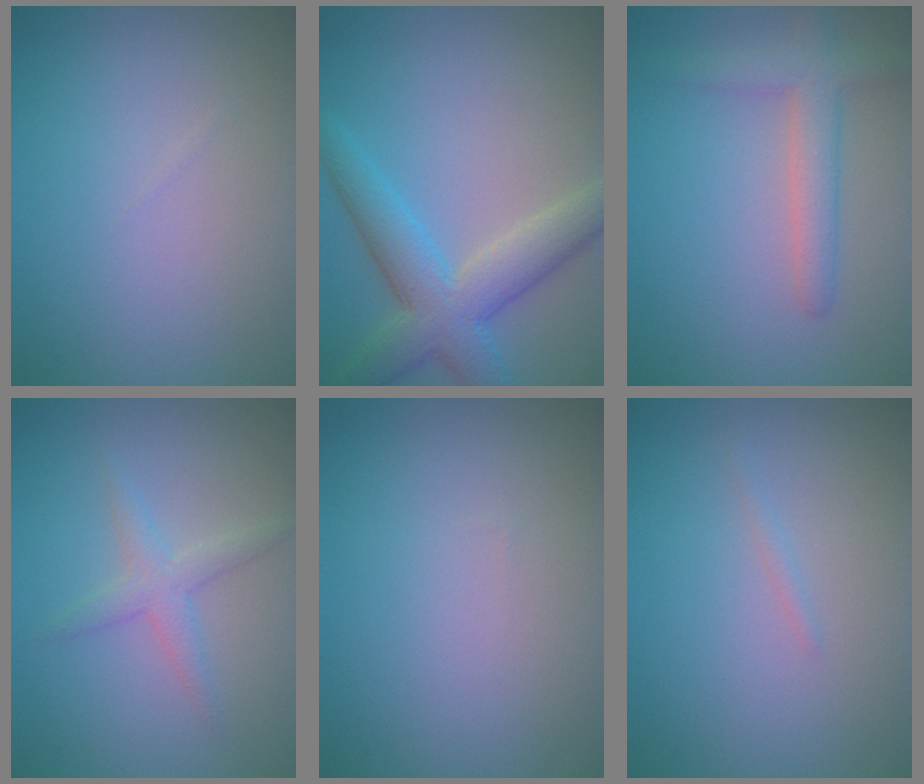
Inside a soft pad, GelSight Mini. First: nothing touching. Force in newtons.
{"total": 6.2, "press": 6.2, "slide": 0.5}
{"total": 3.3, "press": 3.3, "slide": 0.2}
{"total": 2.1, "press": 2.1, "slide": 0.0}
{"total": 0.0}
{"total": 0.6, "press": 0.6, "slide": 0.1}